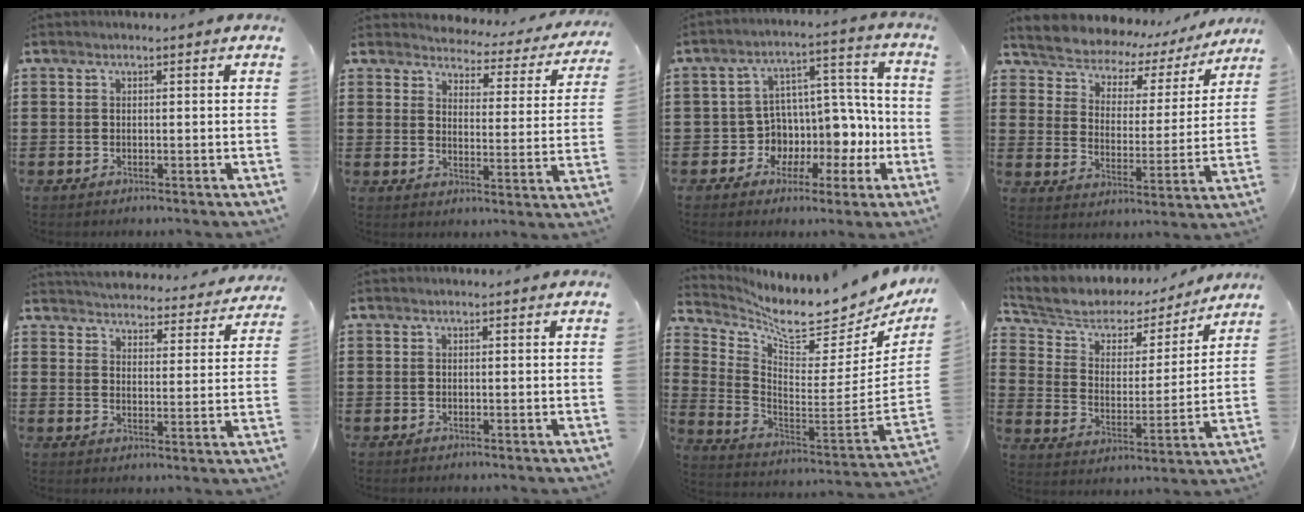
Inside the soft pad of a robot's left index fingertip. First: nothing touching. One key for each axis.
{"total": 2.9, "fx": 2.9, "fy": 0.6, "fz": 0.1, "tx": -0.024, "ty": -0.025, "tz": 0.043}
{"total": 8.1, "fx": -0.7, "fy": 7.4, "fz": 3.3, "tx": -0.077, "ty": -0.009, "tz": -0.003}
{"total": 4.0, "fx": 3.8, "fy": 1.2, "fz": 0.2, "tx": -0.033, "ty": -0.037, "tz": 0.057}
{"total": 4.5, "fx": 4.5, "fy": -0.1, "fz": 0.0, "tx": -0.025, "ty": -0.039, "tz": 0.076}
{"total": 0.0}
{"total": 8.2, "fx": 7.2, "fy": 1.1, "fz": 3.6, "tx": -0.093, "ty": -0.075, "tz": 0.117}
{"total": 5.6, "fx": 4.7, "fy": 2.8, "fz": 1.3, "tx": -0.058, "ty": -0.028, "tz": 0.076}